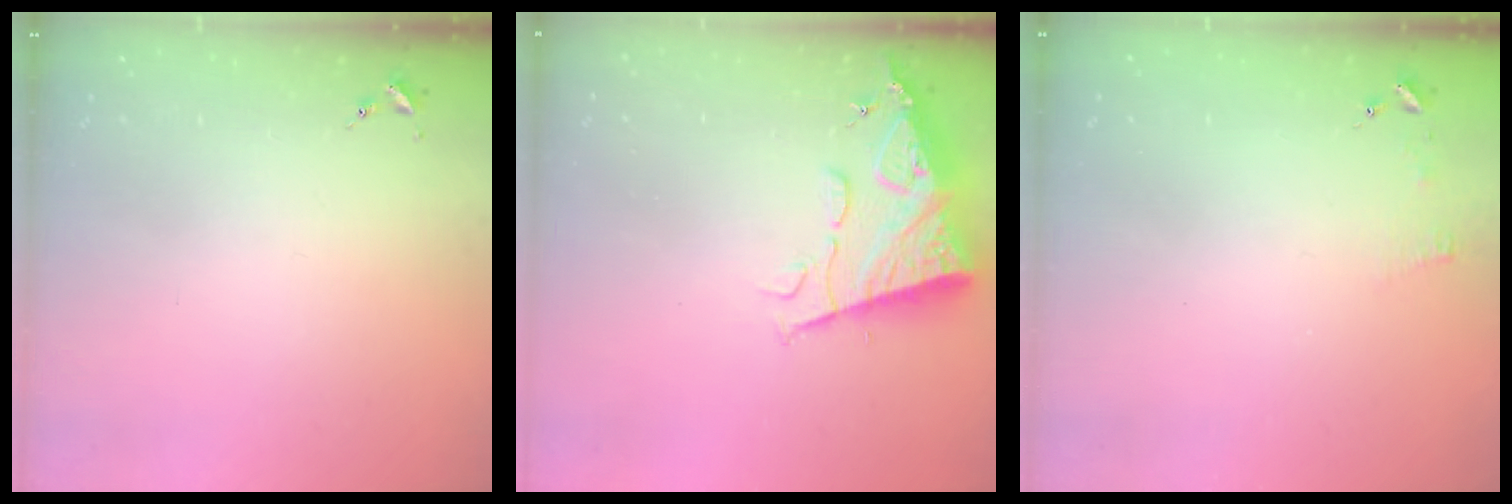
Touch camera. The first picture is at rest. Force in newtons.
{"total": 12.3, "press": 12.2, "slide": 1.1}
{"total": 3.7, "press": 3.7, "slide": 0.3}